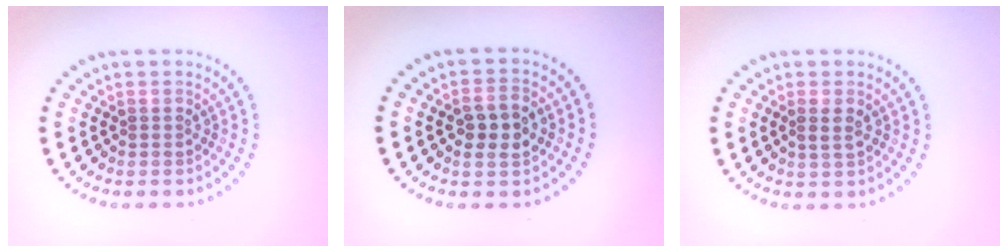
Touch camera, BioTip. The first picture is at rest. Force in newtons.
{"total": 2.9, "press": 2.8, "slide": 0.2}
{"total": 1.0, "press": 0.9, "slide": 0.3}